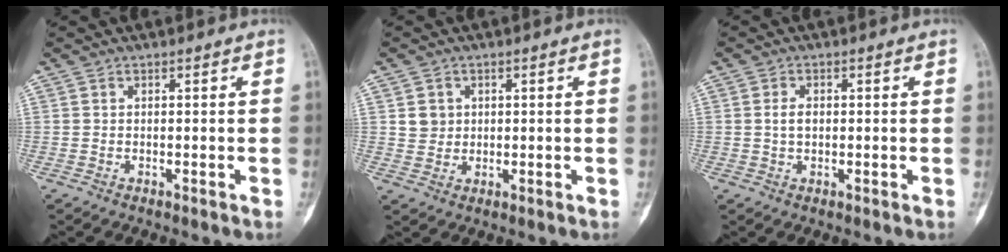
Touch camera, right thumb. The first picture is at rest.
{"total": 3.2, "force": [0.9, 3.0, 0.9], "torque": [-0.001, -0.003, 0.019]}
{"total": 2.2, "force": [0.1, 1.4, 1.7], "torque": [-0.028, 0.005, -0.001]}